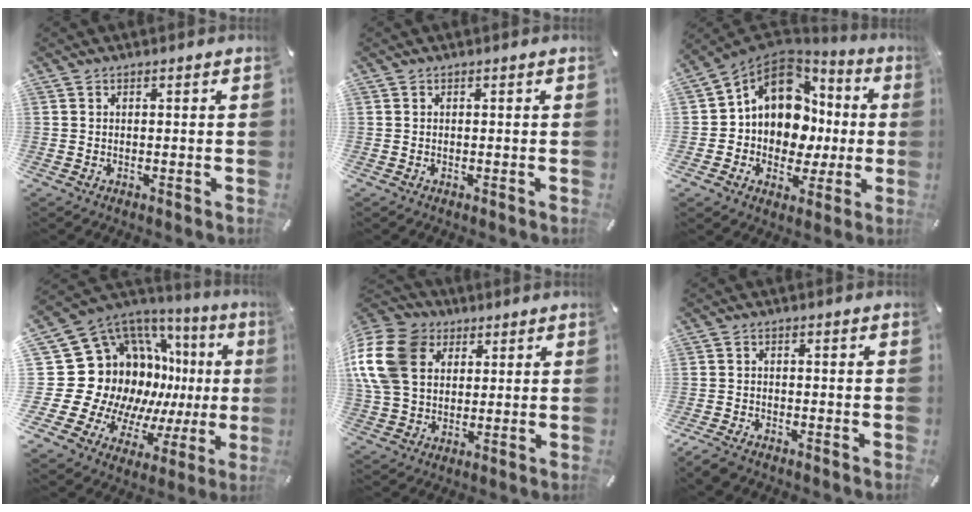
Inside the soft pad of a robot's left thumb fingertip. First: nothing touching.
{"total": 0.0}
{"total": 13.8, "force": [1.2, 12.1, 6.5], "torque": [-0.118, -0.010, 0.032]}
{"total": 22.6, "force": [3.4, 17.3, 14.2], "torque": [-0.202, -0.093, 0.124]}
{"total": 16.0, "force": [4.3, 12.8, 8.6], "torque": [-0.230, 0.001, 0.078]}
{"total": 2.9, "force": [-2.4, 1.2, 1.1], "torque": [-0.031, 0.008, -0.050]}